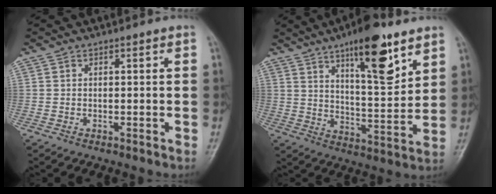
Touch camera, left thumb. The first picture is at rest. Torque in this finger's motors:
{"motor_torque": [1.33, 0.53, 1.62, -1.15, 0.47]}